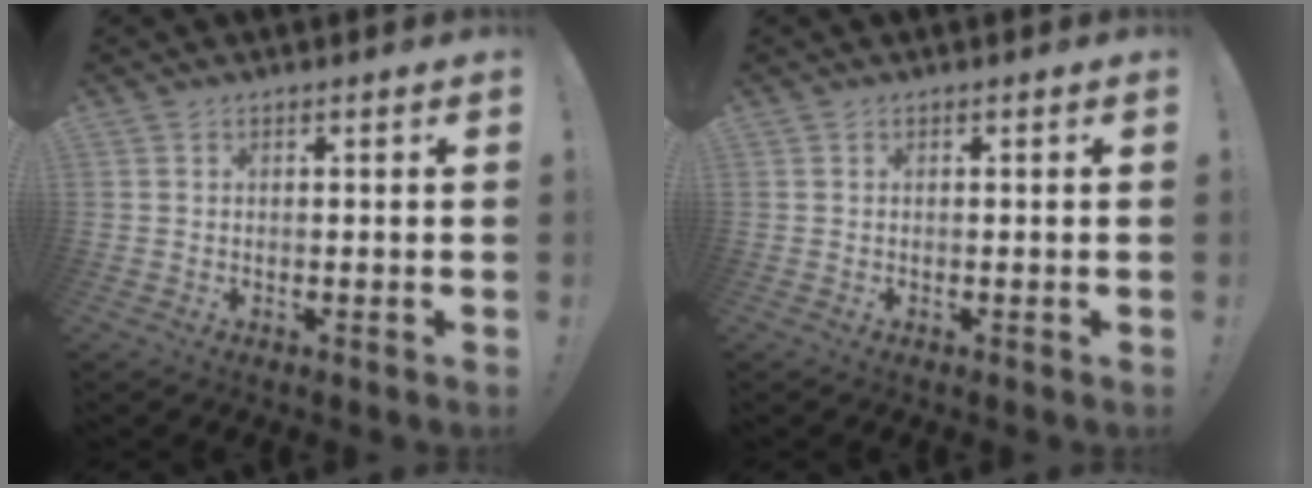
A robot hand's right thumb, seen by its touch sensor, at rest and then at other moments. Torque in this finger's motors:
{"motor_torque": [-0.07, 0.07, -0.12, 0.12, 0.00]}